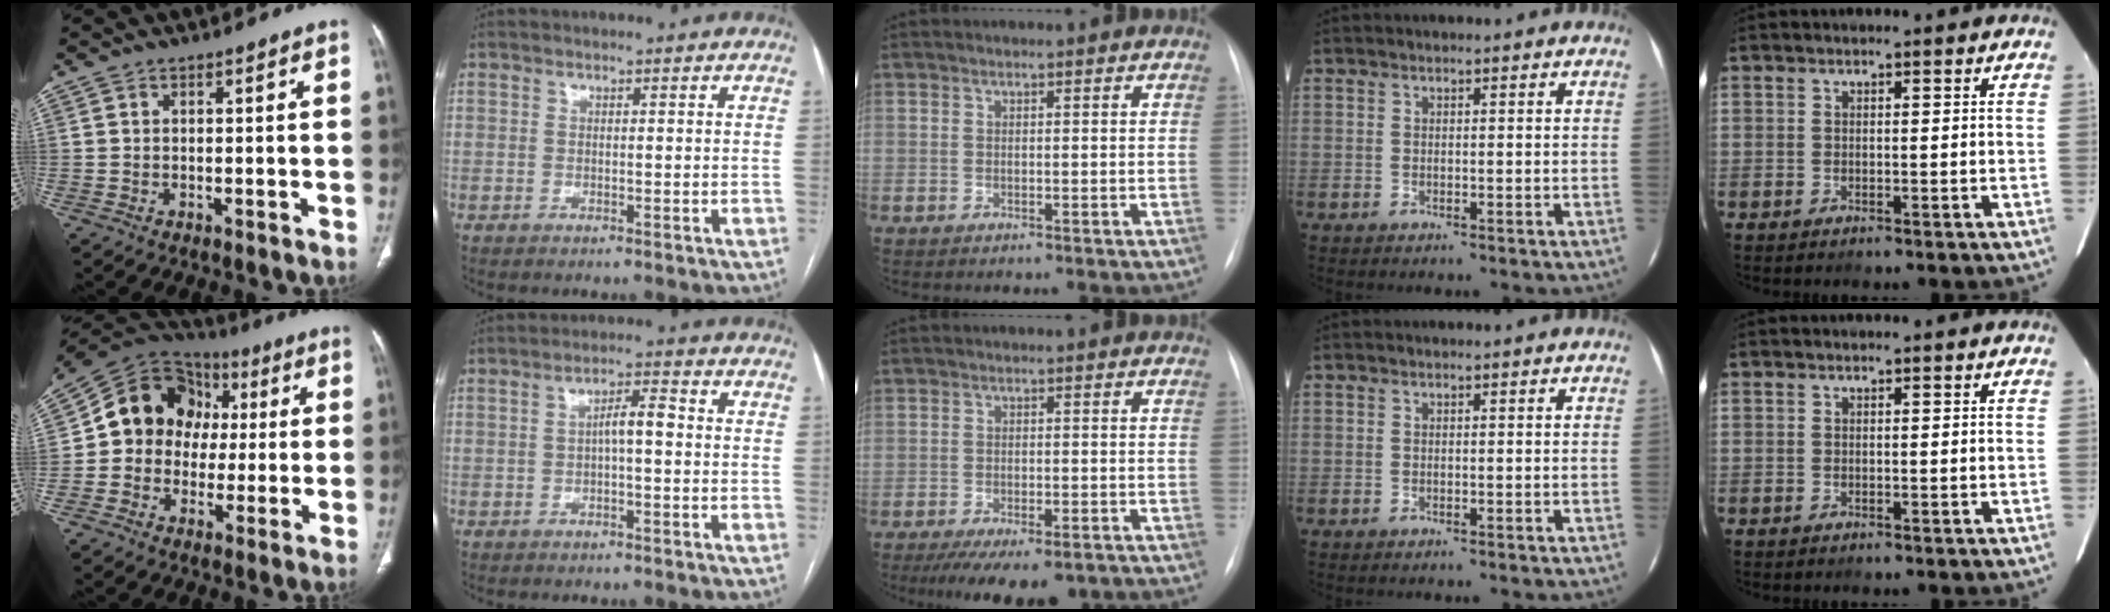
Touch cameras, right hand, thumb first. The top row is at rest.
{"thumb": {"total": 15.6, "force": [1.5, 13.3, 8.0], "torque": [-0.098, 0.033, 0.018]}, "index": {"total": 3.6, "force": [-0.2, 0.8, 3.5], "torque": [-0.057, 0.013, -0.004]}, "middle": {"total": 10.7, "force": [-7.7, 3.8, 6.4], "torque": [-0.090, -0.012, -0.108]}}